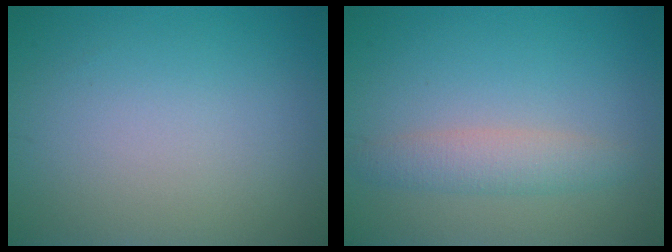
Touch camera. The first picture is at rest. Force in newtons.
{"total": 2.5, "press": 2.5, "slide": 0.1}